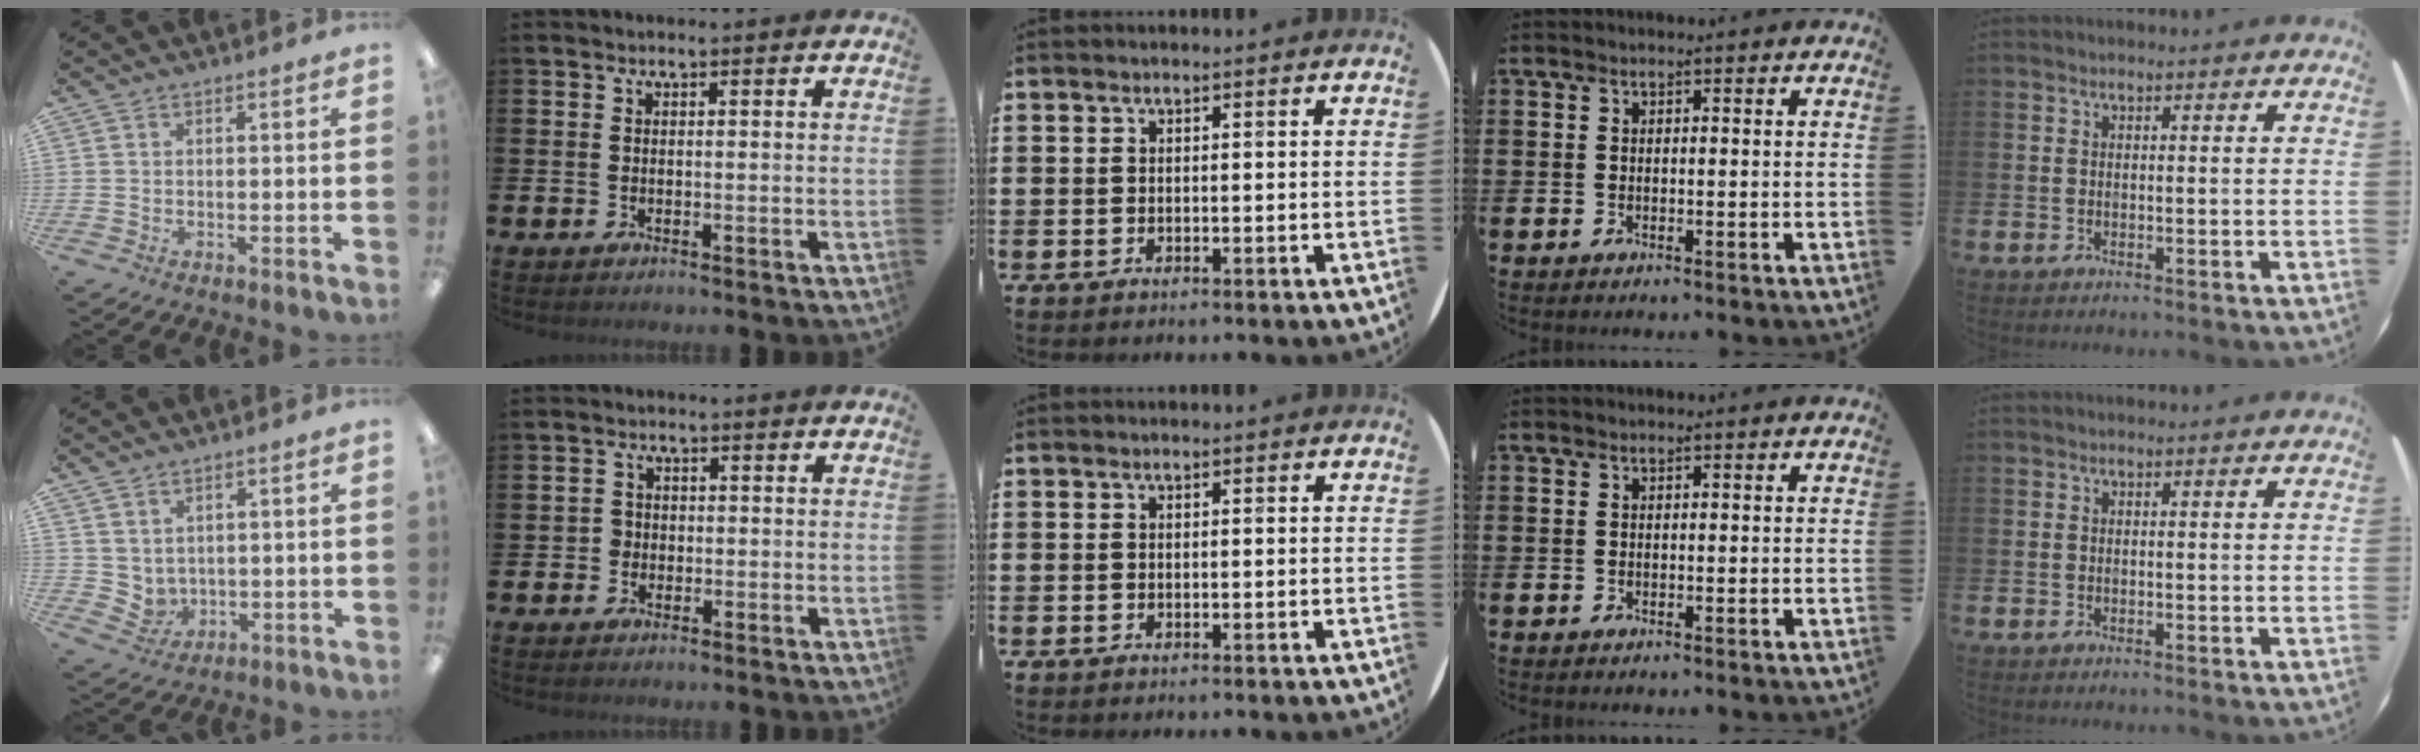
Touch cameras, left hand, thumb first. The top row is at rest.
{"thumb": {"total": 3.8, "force": [2.8, 2.6, 0.6], "torque": [-0.022, -0.014, 0.055]}, "index": {"total": 1.6, "force": [-0.4, 1.5, 0.1], "torque": [0.005, 0.002, -0.014]}}